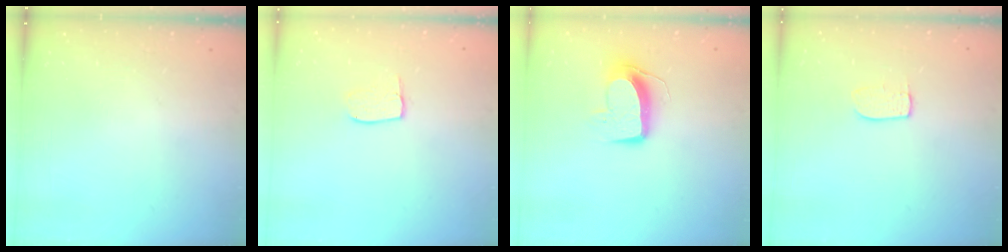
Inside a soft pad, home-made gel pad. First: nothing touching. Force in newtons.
{"total": 5.6, "press": 5.6, "slide": 0.3}
{"total": 10.5, "press": 10.5, "slide": 0.4}
{"total": 5.2, "press": 5.2, "slide": 0.3}